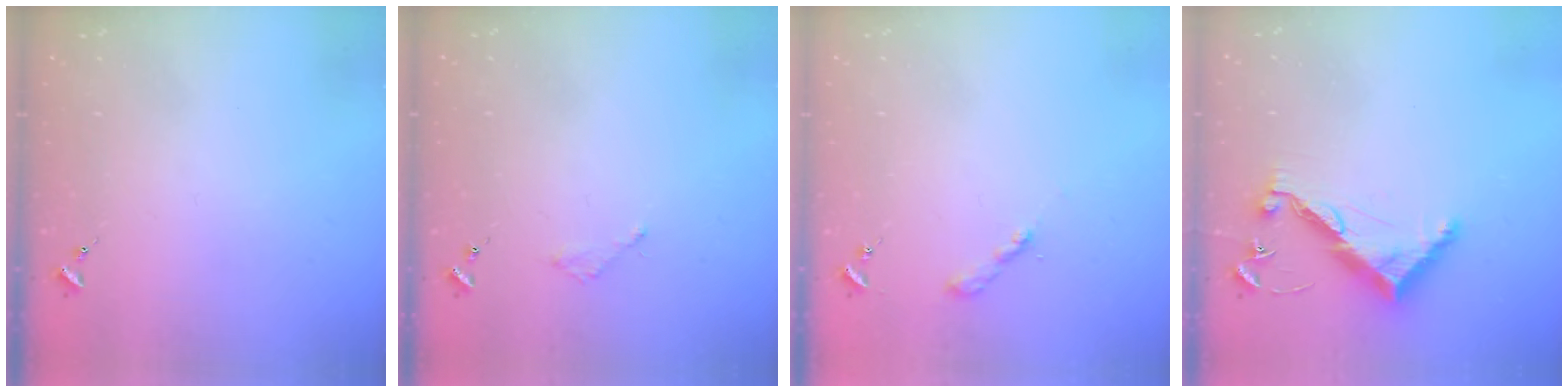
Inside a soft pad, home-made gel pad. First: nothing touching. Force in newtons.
{"total": 2.0, "press": 2.0, "slide": 0.3}
{"total": 2.0, "press": 2.0, "slide": 0.2}
{"total": 10.2, "press": 10.2, "slide": 0.4}